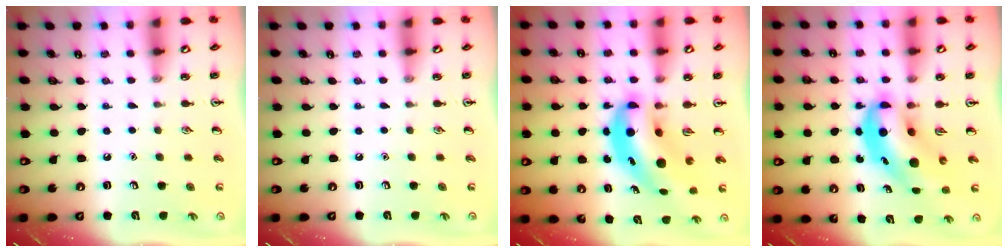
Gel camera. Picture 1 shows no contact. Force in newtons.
{"total": 0.0}
{"total": 9.6, "press": 9.1, "slide": 2.9}
{"total": 9.5, "press": 9.1, "slide": 2.7}